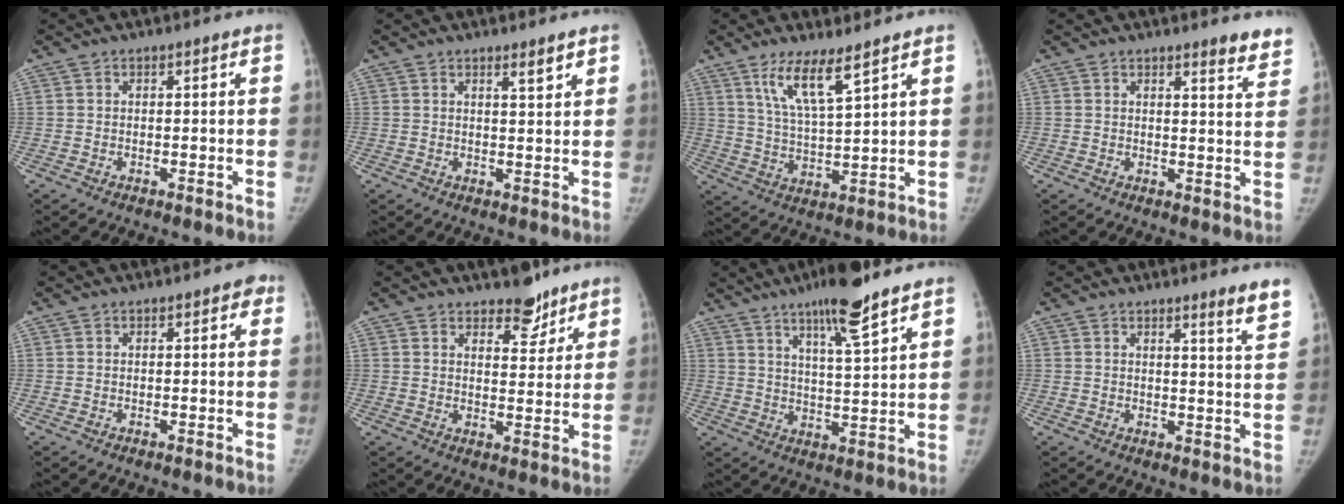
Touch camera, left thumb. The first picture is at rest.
{"total": 2.5, "force": [1.8, 0.4, 1.7], "torque": [-0.020, -0.015, 0.028]}
{"total": 8.2, "force": [5.5, 1.2, 6.0], "torque": [-0.110, -0.037, 0.112]}
{"total": 5.0, "force": [4.3, 0.8, 2.4], "torque": [-0.013, -0.029, 0.040]}
{"total": 1.4, "force": [0.5, 0.9, 0.9], "torque": [0.005, 0.003, -0.002]}
{"total": 6.1, "force": [4.7, 3.0, 2.4], "torque": [0.001, -0.031, 0.070]}
{"total": 11.1, "force": [7.6, 1.2, 7.9], "torque": [-0.124, -0.040, 0.128]}
{"total": 5.0, "force": [3.9, -0.1, 3.1], "torque": [-0.037, -0.033, 0.043]}